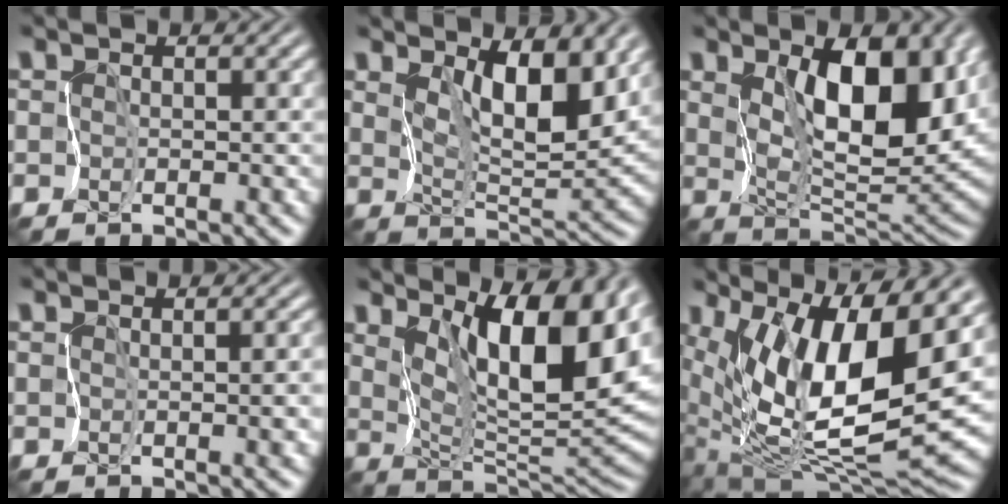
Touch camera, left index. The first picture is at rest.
{"total": 6.2, "force": [2.9, 2.2, 5.0], "torque": [-0.083, -0.013, 0.050]}
{"total": 9.1, "force": [2.9, 3.8, 7.8], "torque": [-0.121, -0.010, 0.048]}
{"total": 3.3, "force": [-0.7, 1.6, 2.9], "torque": [-0.020, 0.006, 0.002]}
{"total": 10.3, "force": [4.7, 3.3, 8.5], "torque": [-0.127, -0.004, 0.078]}
{"total": 14.2, "force": [4.9, 5.2, 12.3], "torque": [-0.228, -0.003, 0.090]}